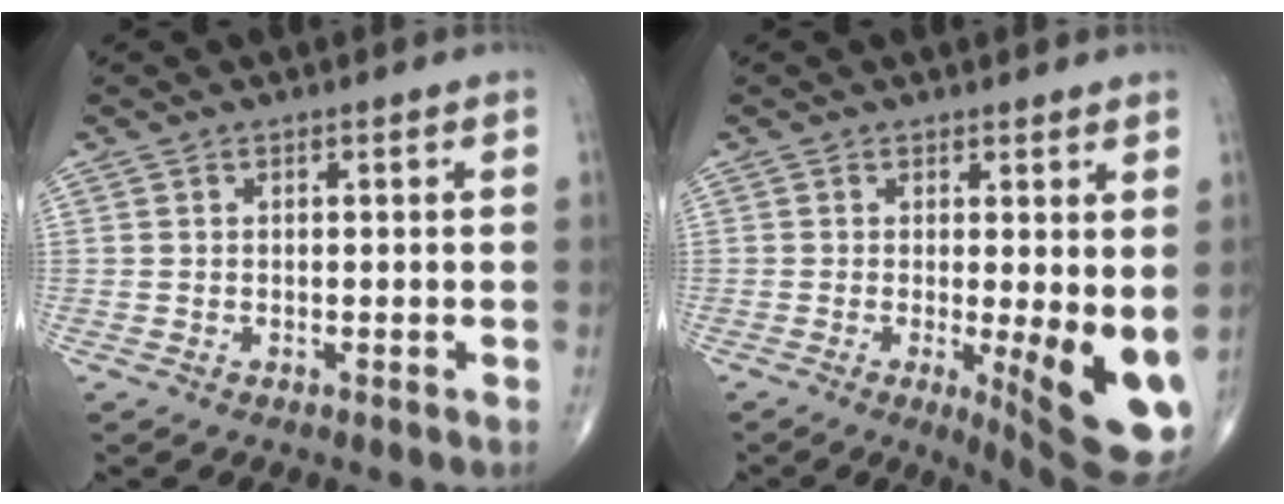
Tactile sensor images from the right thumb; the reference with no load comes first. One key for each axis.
{"total": 11.8, "fx": -1.1, "fy": 3.3, "fz": 11.3, "tx": -0.146, "ty": -0.026, "tz": -0.006}